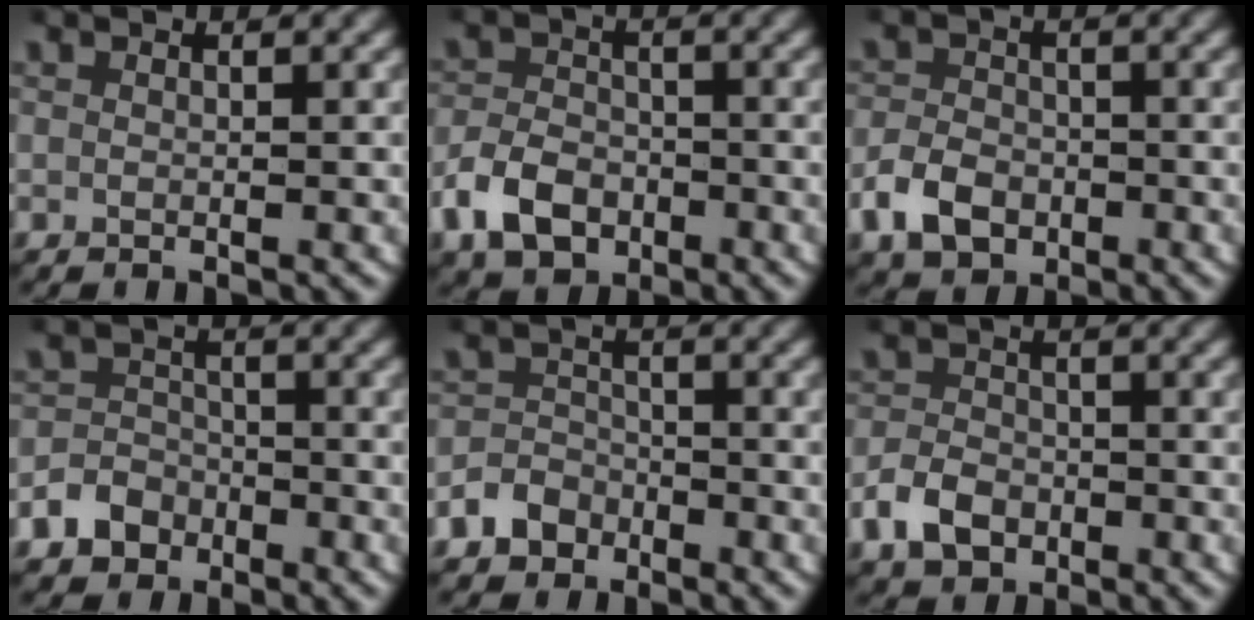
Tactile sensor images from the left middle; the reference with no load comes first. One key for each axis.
{"total": 4.8, "fx": -2.5, "fy": 3.5, "fz": 2.3, "tx": -0.040, "ty": -0.005, "tz": -0.047}
{"total": 4.1, "fx": -1.9, "fy": 3.0, "fz": 1.9, "tx": -0.033, "ty": -0.005, "tz": -0.037}
{"total": 4.5, "fx": -2.9, "fy": 3.4, "fz": 0.6, "tx": -0.015, "ty": -0.005, "tz": -0.053}
{"total": 4.1, "fx": -2.8, "fy": 2.9, "fz": 0.5, "tx": -0.015, "ty": -0.005, "tz": -0.053}
{"total": 3.6, "fx": -2.0, "fy": 2.6, "fz": 1.6, "tx": -0.028, "ty": -0.003, "tz": -0.038}